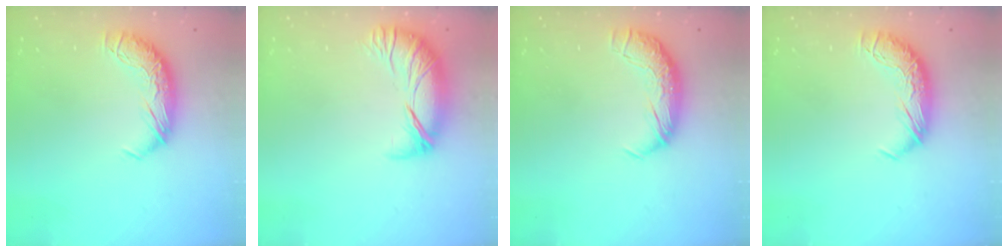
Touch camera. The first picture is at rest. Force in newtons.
{"total": 3.2, "press": 2.3, "slide": 2.2}
{"total": 2.3, "press": 1.0, "slide": 2.1}
{"total": 0.0}